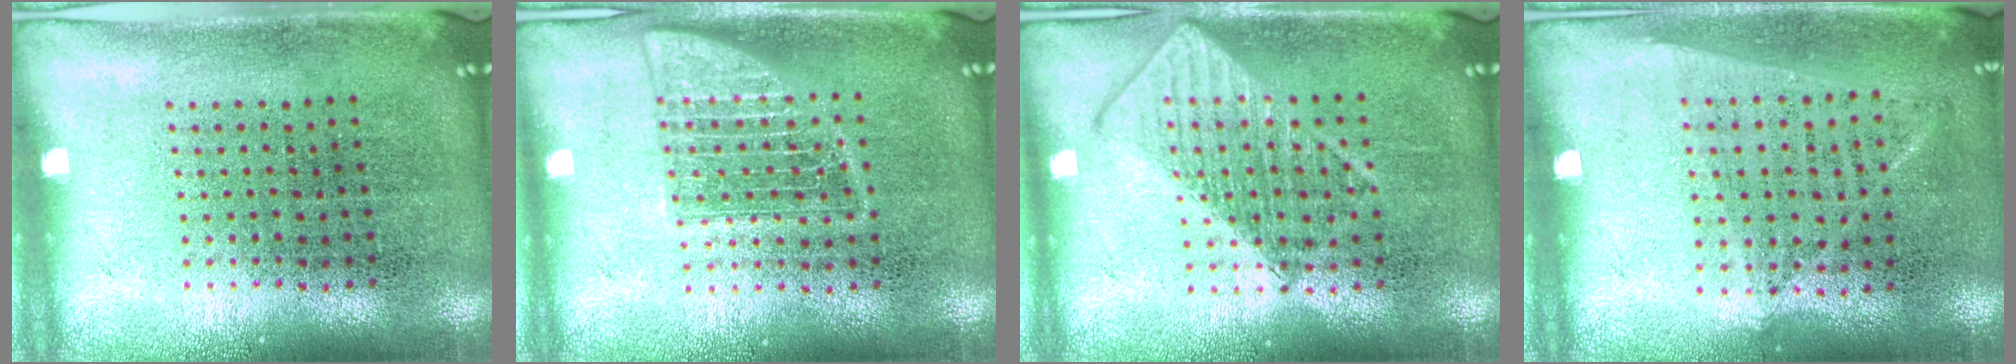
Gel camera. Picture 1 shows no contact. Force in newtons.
{"total": 2.5, "press": 2.5, "slide": 0.3}
{"total": 2.8, "press": 2.8, "slide": 0.3}
{"total": 1.0, "press": 0.9, "slide": 0.5}